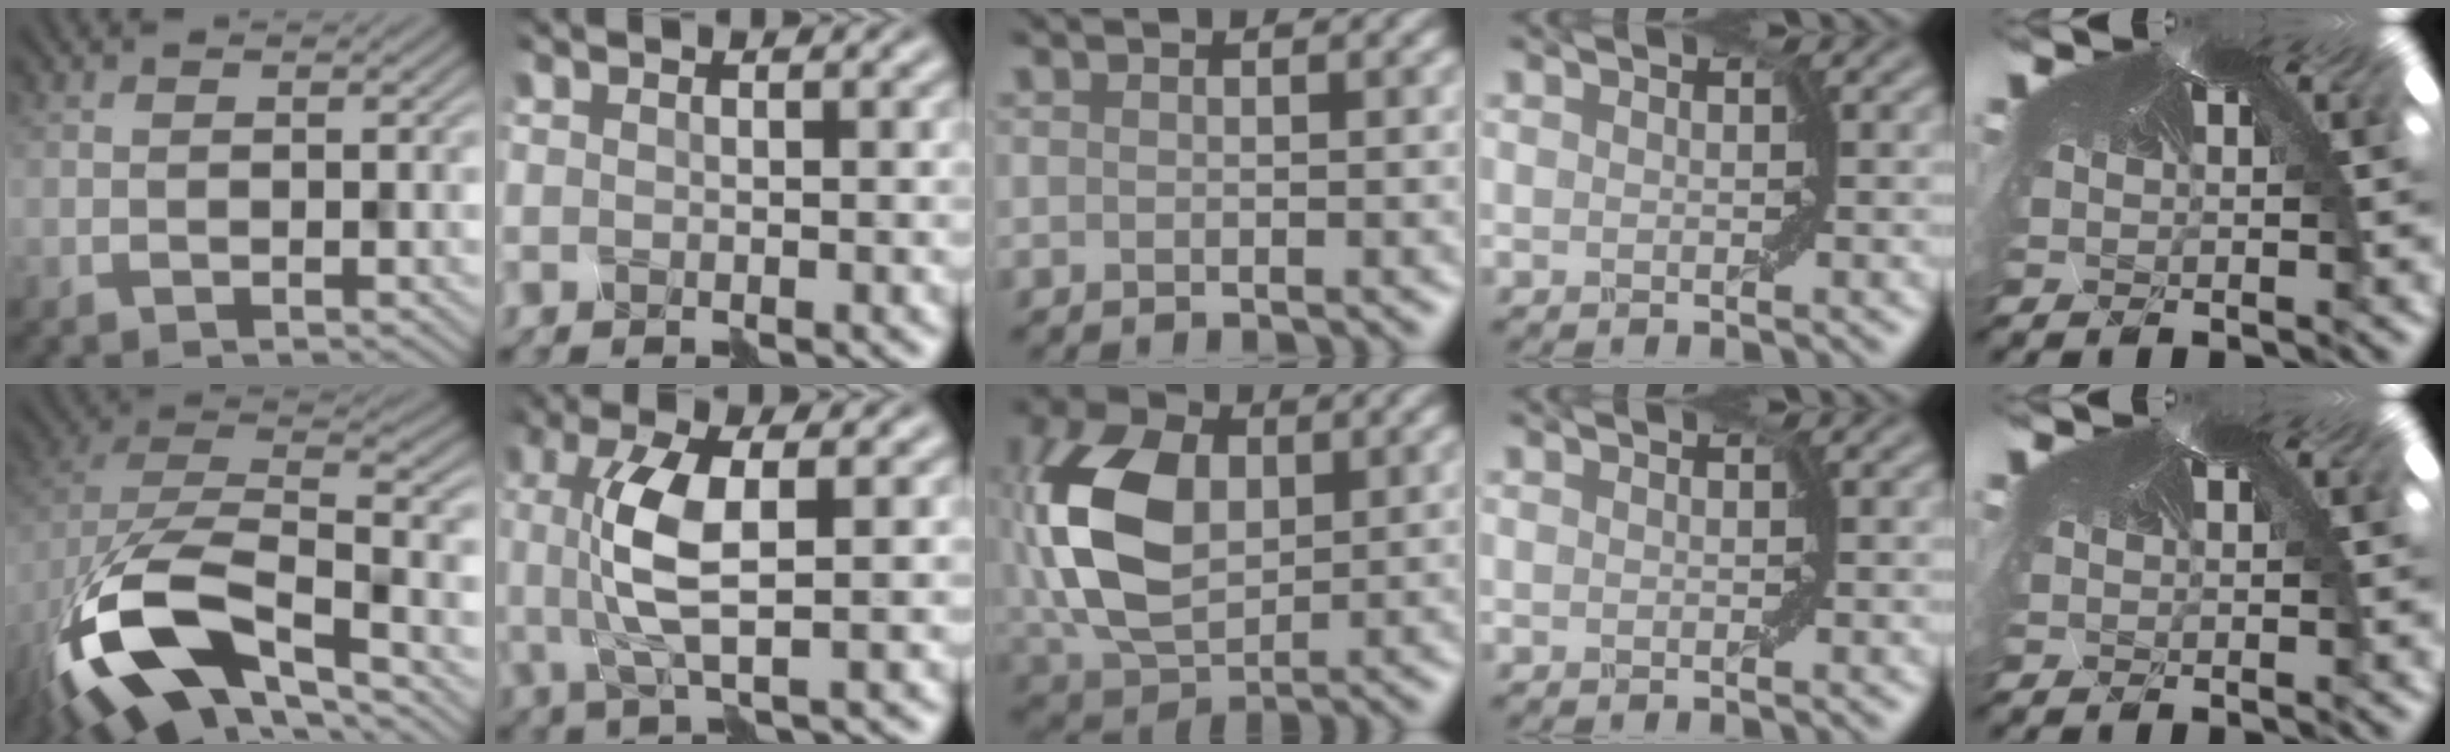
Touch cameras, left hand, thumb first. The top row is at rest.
{"thumb": {"total": 15.9, "force": [-8.0, 7.5, 11.5], "torque": [-0.255, -0.036, -0.129]}, "index": {"total": 5.2, "force": [0.3, 1.4, 5.0], "torque": [-0.124, 0.003, 0.010]}, "middle": {"total": 10.4, "force": [0.6, 7.0, 7.7], "torque": [-0.214, 0.013, 0.020]}}